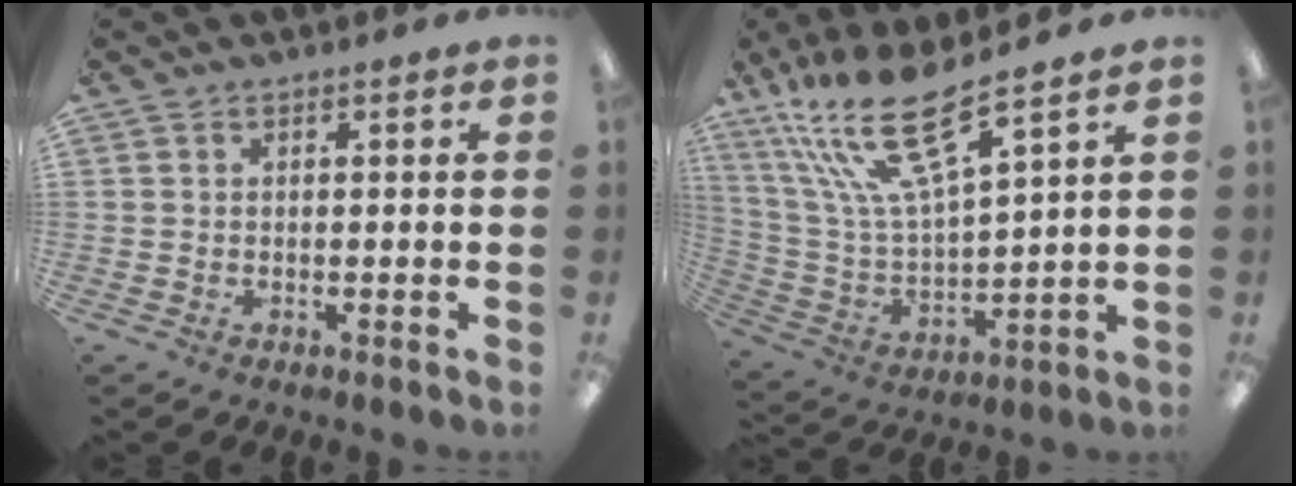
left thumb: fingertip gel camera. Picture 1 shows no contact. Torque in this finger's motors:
{"motor_torque": [0.34, 0.26, 1.63, -1.14, 0.40]}